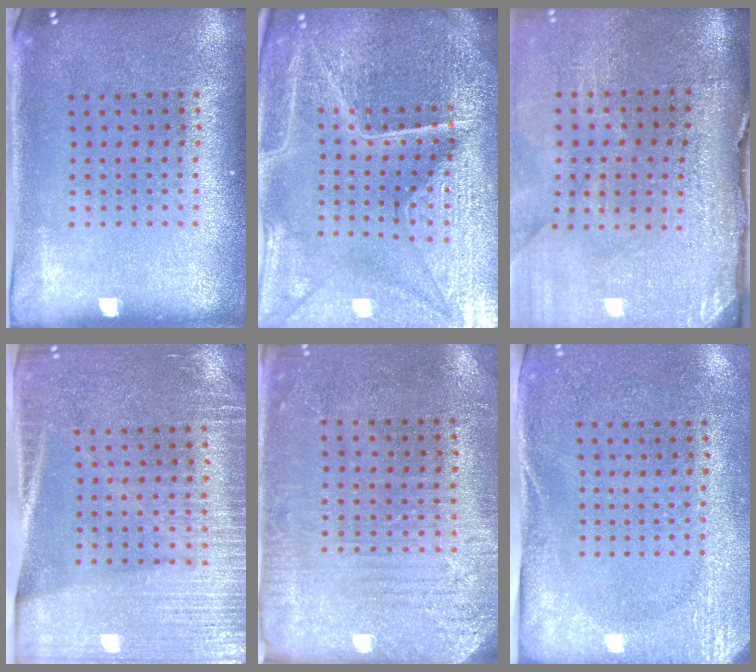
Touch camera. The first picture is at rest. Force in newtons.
{"total": 6.0, "press": 5.4, "slide": 2.5}
{"total": 4.4, "press": 3.7, "slide": 2.5}
{"total": 3.4, "press": 3.0, "slide": 1.6}
{"total": 2.8, "press": 2.4, "slide": 1.4}
{"total": 2.8, "press": 2.2, "slide": 1.7}